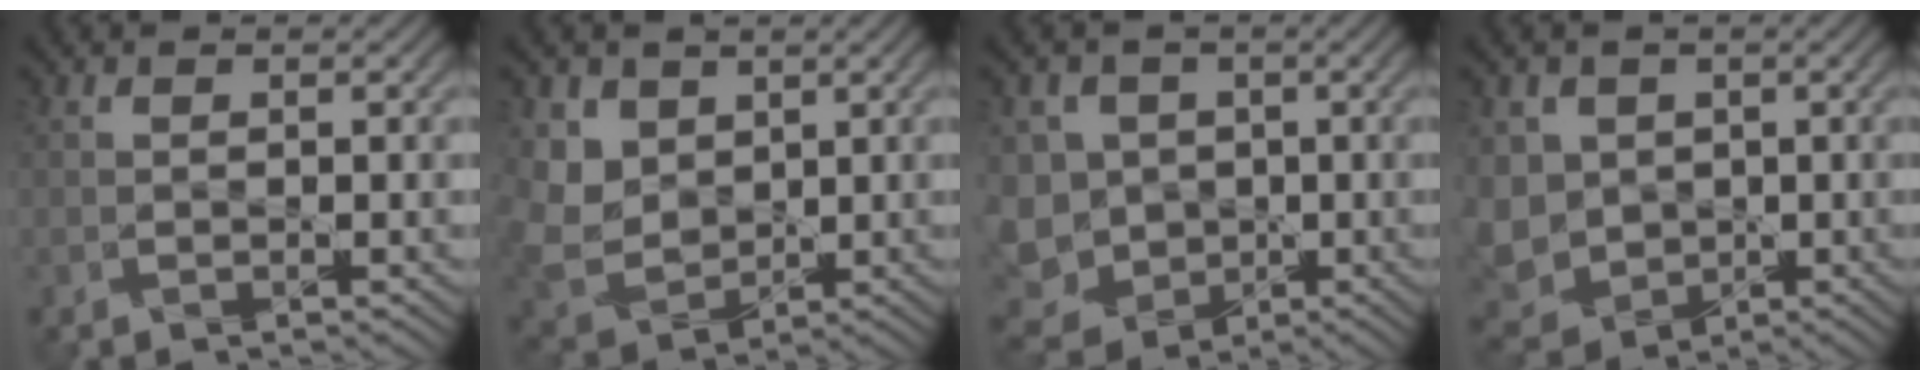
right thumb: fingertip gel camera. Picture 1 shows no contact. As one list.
[{"total": 5.6, "force": [2.4, 4.5, 2.1], "torque": [-0.074, -0.013, 0.053]}, {"total": 8.3, "force": [-1.3, 7.5, 3.3], "torque": [-0.108, -0.020, -0.024]}, {"total": 6.2, "force": [0.2, 5.6, 2.8], "torque": [-0.092, -0.013, -0.003]}]